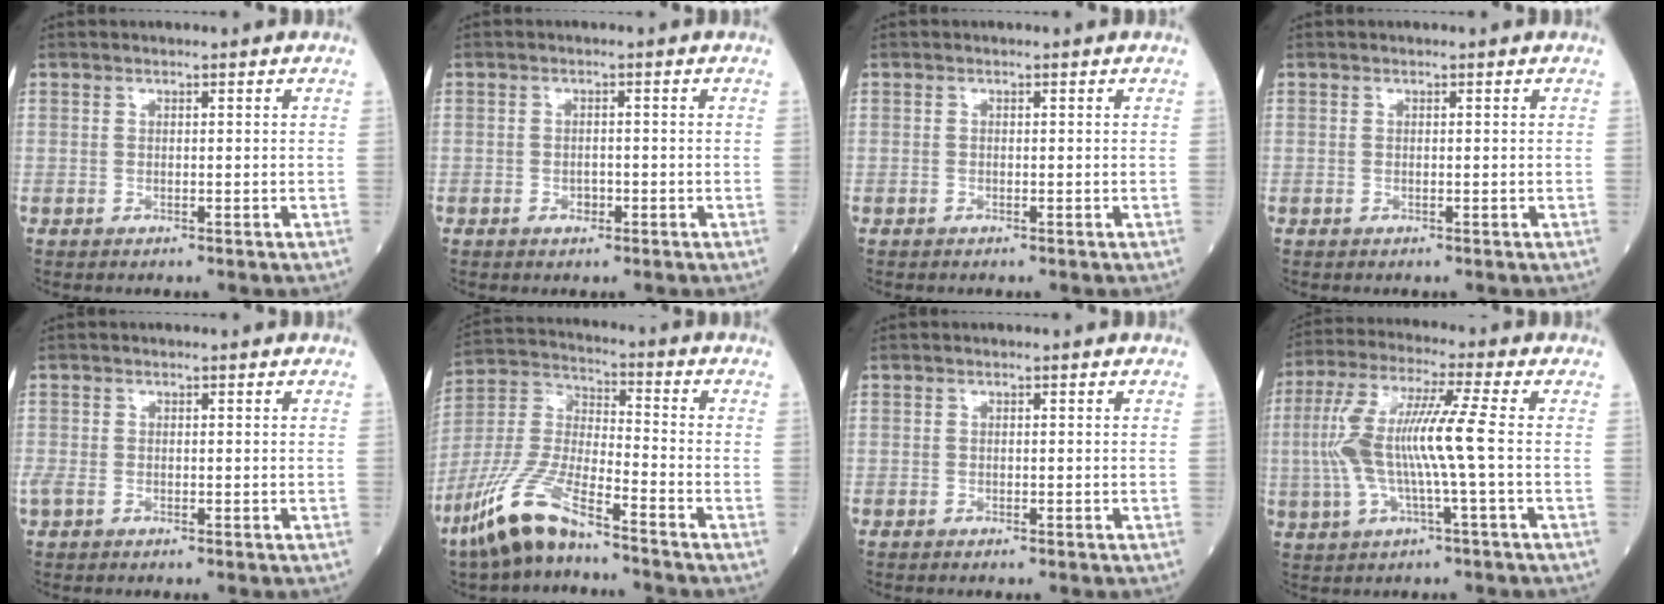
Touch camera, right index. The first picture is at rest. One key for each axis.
{"total": 1.6, "fx": -0.7, "fy": 1.0, "fz": 1.0, "tx": -0.015, "ty": 0.003, "tz": -0.010}
{"total": 0.0}
{"total": 0.0}
{"total": 2.4, "fx": -1.3, "fy": 1.2, "fz": 1.5, "tx": -0.046, "ty": -0.005, "tz": -0.023}
{"total": 12.6, "fx": -9.2, "fy": 2.4, "fz": 8.4, "tx": -0.195, "ty": -0.016, "tz": -0.183}
{"total": 0.6, "fx": -0.5, "fy": 0.0, "fz": 0.3, "tx": -0.009, "ty": -0.001, "tz": -0.008}
{"total": 11.3, "fx": -0.7, "fy": 0.2, "fz": 11.3, "tx": -0.240, "ty": 0.019, "tz": -0.018}